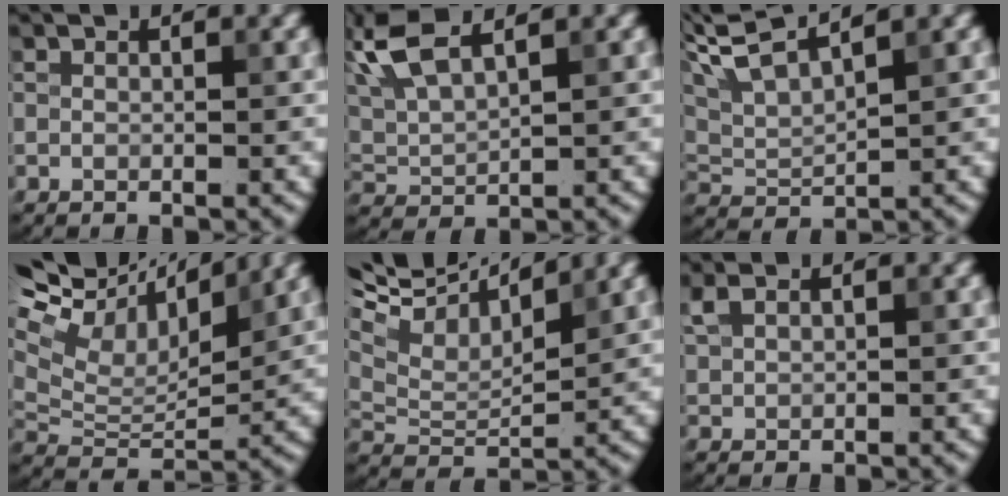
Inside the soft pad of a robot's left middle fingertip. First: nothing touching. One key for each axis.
{"total": 4.4, "fx": 2.9, "fy": 1.5, "fz": 3.0, "tx": -0.075, "ty": 0.015, "tz": 0.057}
{"total": 4.9, "fx": 4.1, "fy": 0.8, "fz": 2.7, "tx": -0.069, "ty": 0.019, "tz": 0.082}
{"total": 10.4, "fx": 8.1, "fy": 3.5, "fz": 5.4, "tx": -0.134, "ty": 0.025, "tz": 0.128}
{"total": 9.8, "fx": 7.0, "fy": 3.2, "fz": 6.0, "tx": -0.125, "ty": 0.032, "tz": 0.111}
{"total": 1.7, "fx": 1.2, "fy": 0.6, "fz": 0.9, "tx": -0.025, "ty": 0.004, "tz": 0.030}